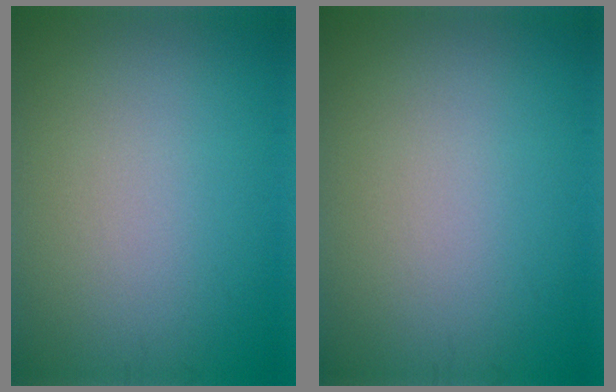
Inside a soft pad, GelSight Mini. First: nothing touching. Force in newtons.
{"total": 0.0}